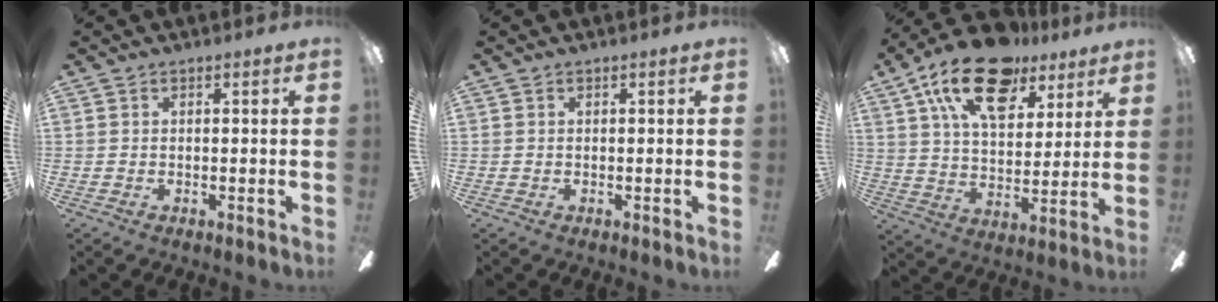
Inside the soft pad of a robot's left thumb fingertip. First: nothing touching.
{"total": 0.0}
{"total": 20.6, "force": [12.7, 10.6, 12.4], "torque": [-0.214, -0.055, 0.222]}